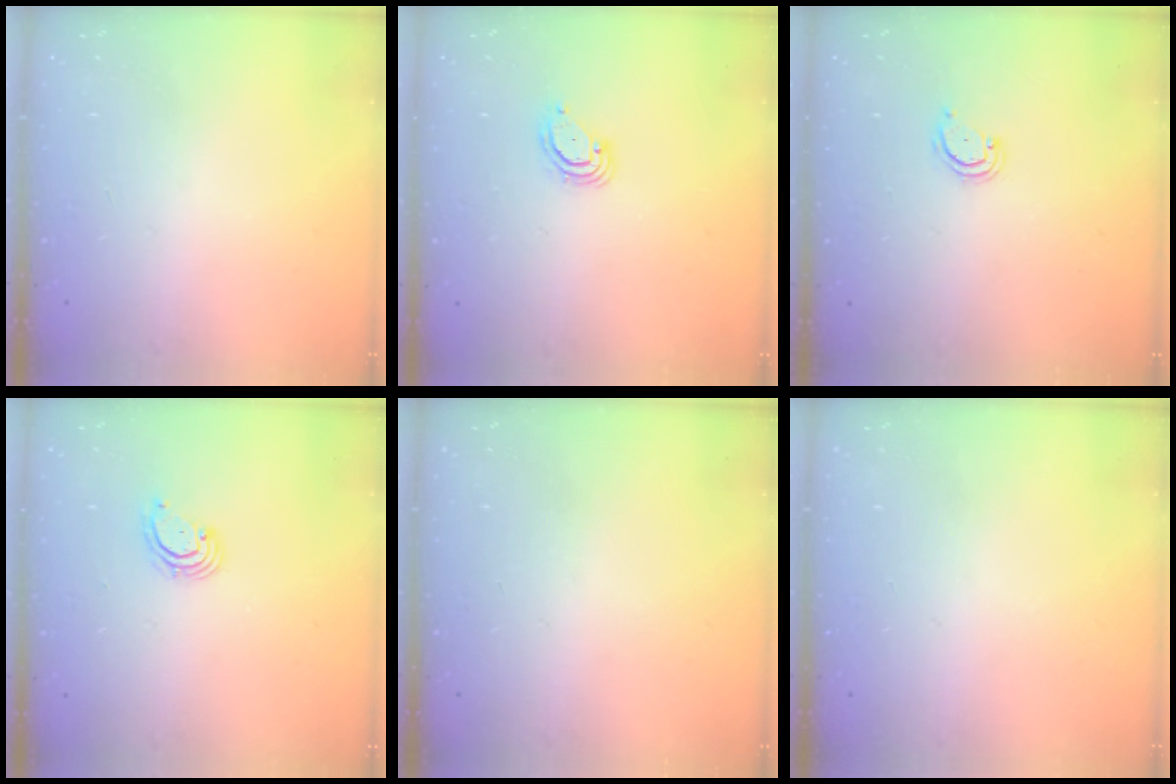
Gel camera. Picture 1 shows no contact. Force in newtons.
{"total": 3.5, "press": 3.5, "slide": 0.3}
{"total": 2.6, "press": 2.6, "slide": 0.3}
{"total": 2.6, "press": 2.6, "slide": 0.3}
{"total": 0.0}
{"total": 0.0}